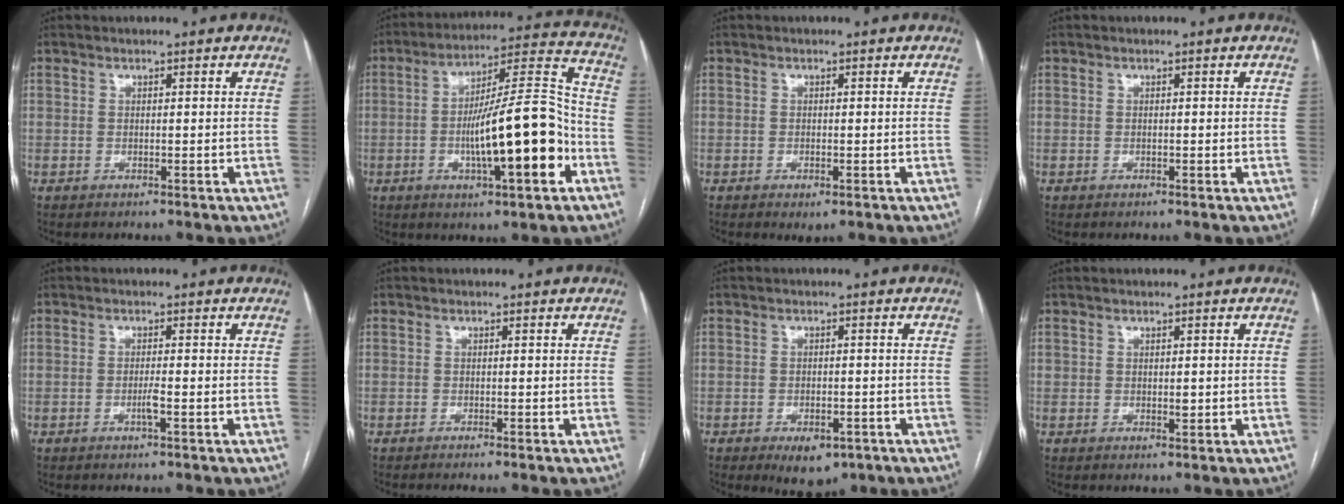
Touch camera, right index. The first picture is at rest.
{"total": 17.4, "force": [-4.7, 2.4, 16.5], "torque": [-0.266, 0.017, -0.069]}
{"total": 1.6, "force": [-0.9, 0.6, 1.2], "torque": [-0.014, -0.003, -0.007]}
{"total": 0.0}
{"total": 1.7, "force": [-0.8, -0.2, 1.5], "torque": [-0.032, -0.002, -0.015]}
{"total": 2.1, "force": [-1.8, -0.3, 1.0], "torque": [-0.008, 0.001, -0.024]}
{"total": 5.5, "force": [-3.3, 2.8, 3.5], "torque": [-0.046, -0.002, -0.040]}
{"total": 1.0, "force": [0.0, 0.6, 0.9], "torque": [-0.012, -0.002, 0.001]}